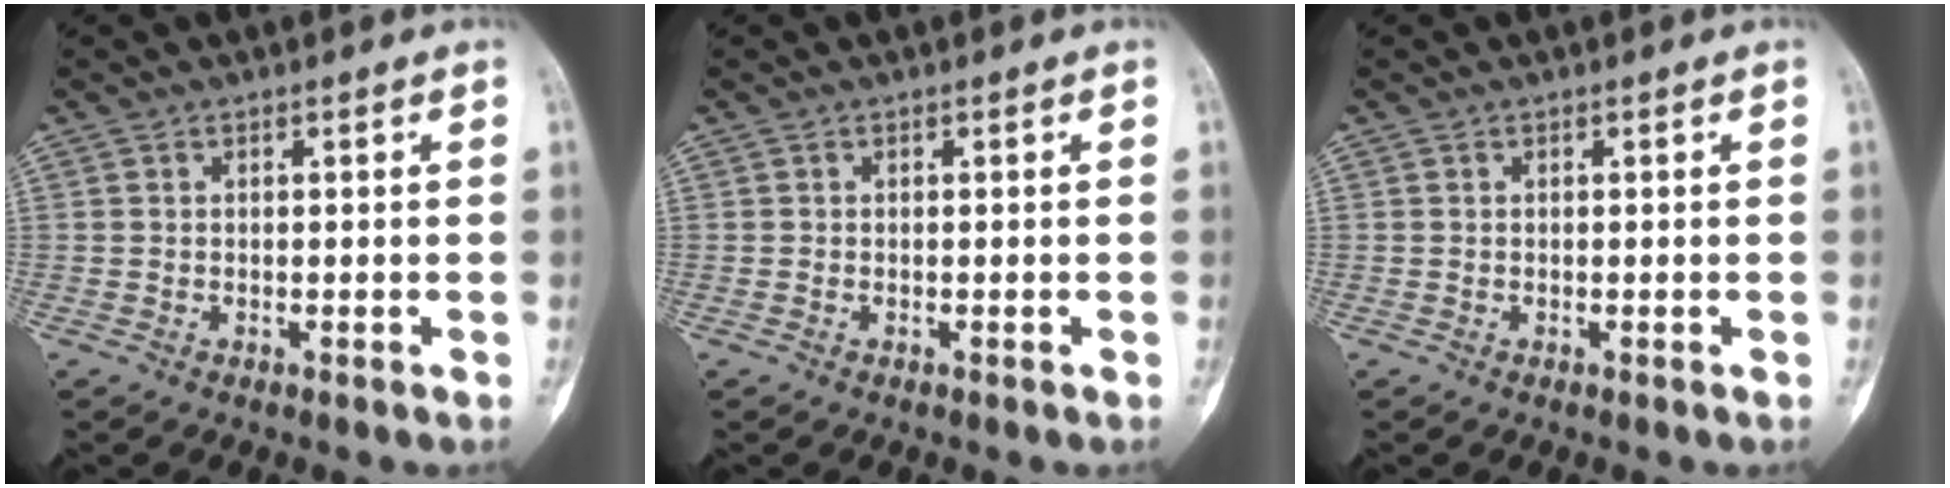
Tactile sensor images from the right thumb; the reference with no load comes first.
{"total": 0.0}
{"total": 0.0}